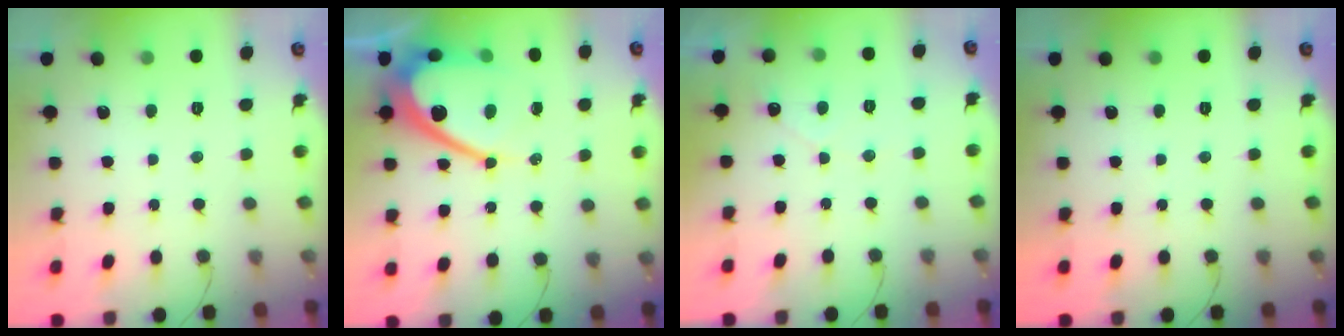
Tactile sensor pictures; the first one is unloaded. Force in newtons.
{"total": 16.3, "press": 16.3, "slide": 1.0}
{"total": 2.4, "press": 2.4, "slide": 0.1}
{"total": 0.0}